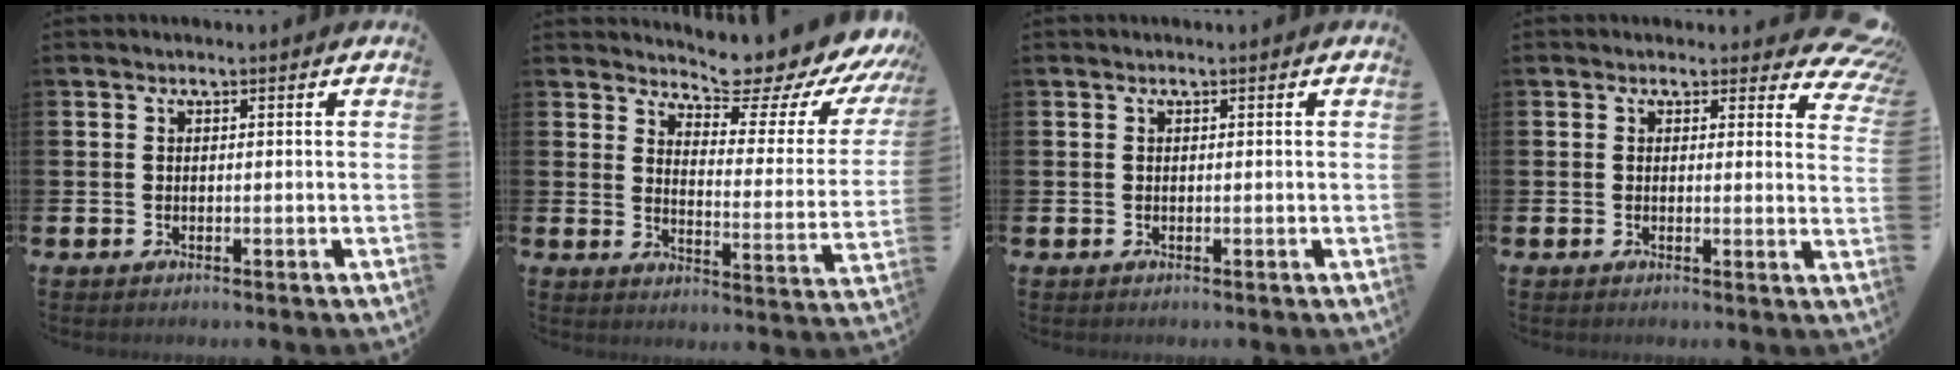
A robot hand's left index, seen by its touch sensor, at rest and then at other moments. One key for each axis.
{"total": 7.5, "fx": 7.0, "fy": 1.4, "fz": 2.4, "tx": -0.054, "ty": -0.060, "tz": 0.116}
{"total": 0.0}
{"total": 2.9, "fx": 2.0, "fy": 1.8, "fz": 1.1, "tx": -0.014, "ty": -0.014, "tz": 0.030}